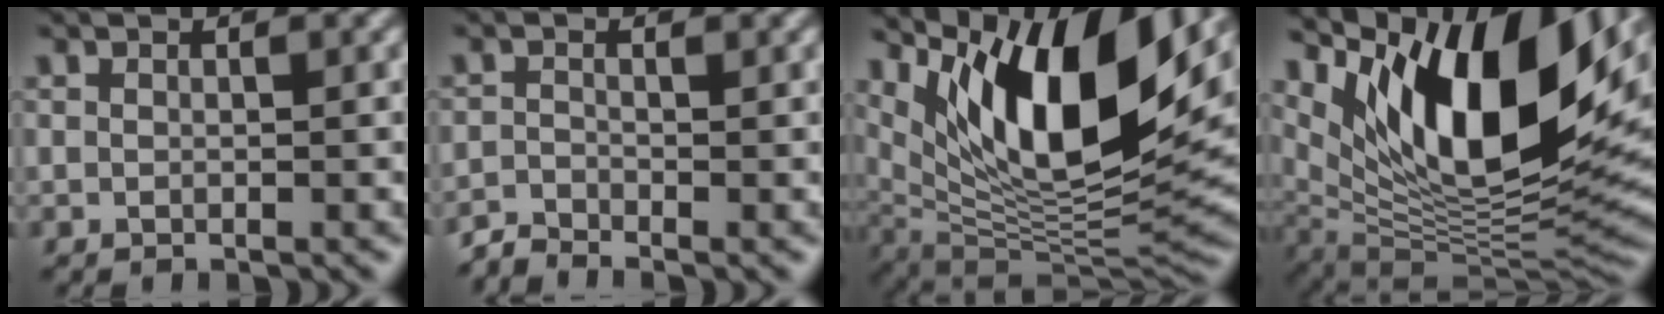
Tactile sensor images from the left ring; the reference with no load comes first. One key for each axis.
{"total": 1.6, "fx": -1.6, "fy": 0.1, "fz": 0.3, "tx": -0.008, "ty": -0.004, "tz": -0.042}
{"total": 13.7, "fx": 6.1, "fy": 4.6, "fz": 11.4, "tx": -0.189, "ty": -0.008, "tz": 0.115}
{"total": 14.9, "fx": 6.5, "fy": 5.8, "fz": 12.0, "tx": -0.194, "ty": -0.006, "tz": 0.118}